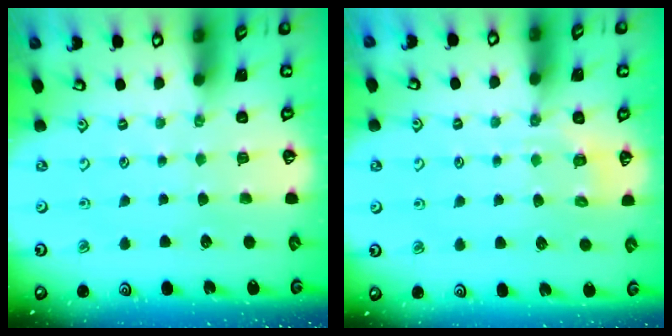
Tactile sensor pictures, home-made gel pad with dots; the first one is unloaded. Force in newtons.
{"total": 4.4, "press": 4.1, "slide": 1.5}